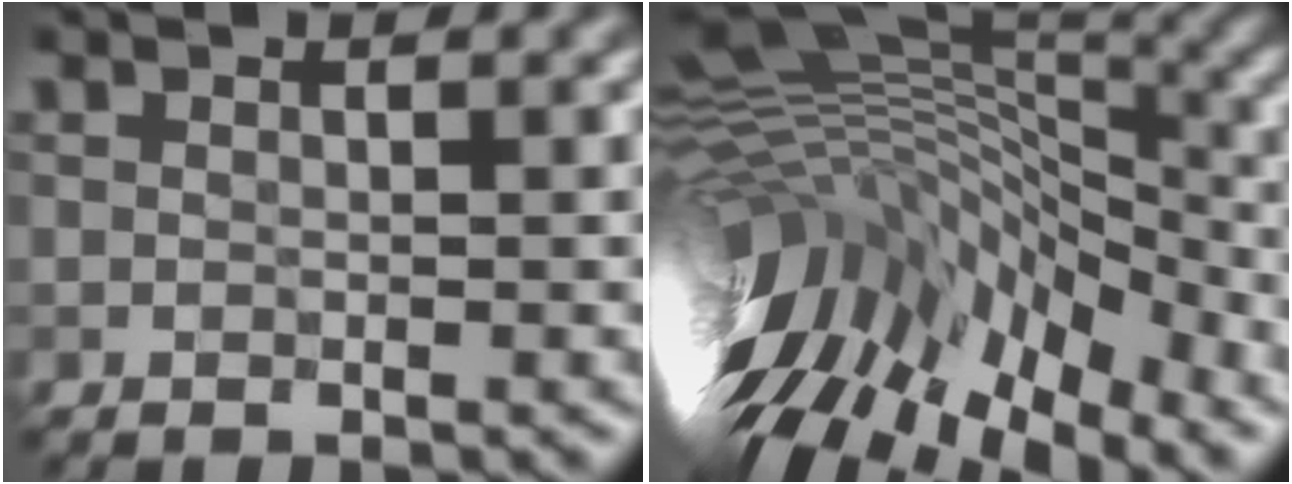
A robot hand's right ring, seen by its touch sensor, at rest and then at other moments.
{"total": 15.4, "force": [-3.3, 6.8, 13.4], "torque": [-0.251, 0.001, -0.036]}